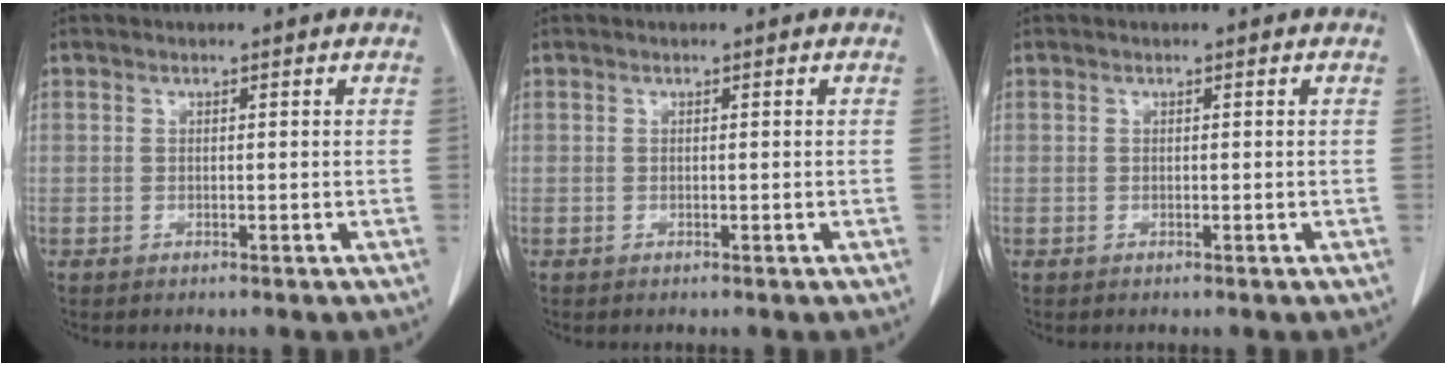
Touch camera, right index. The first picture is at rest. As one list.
[{"total": 0.0}, {"total": 0.0}]